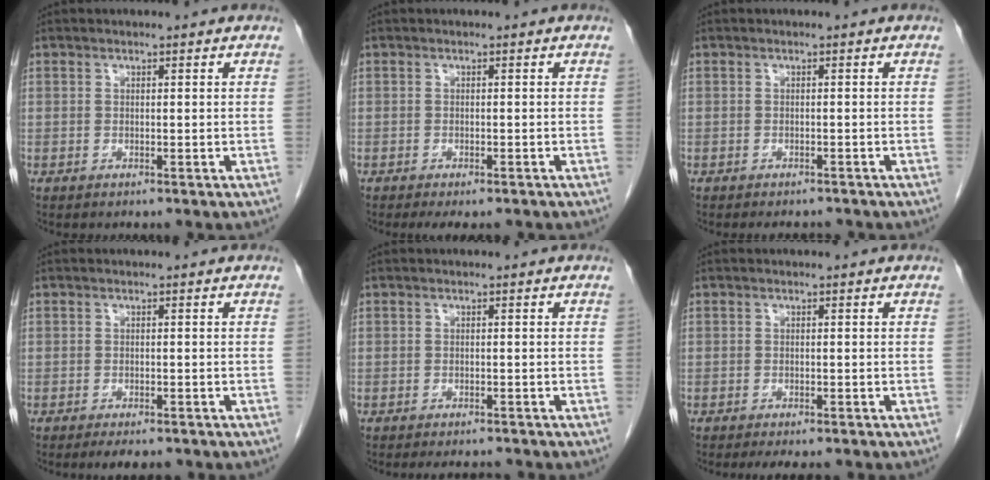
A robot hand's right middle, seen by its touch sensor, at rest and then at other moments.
{"total": 4.1, "force": [-3.3, 1.2, 2.1], "torque": [-0.024, -0.010, -0.044]}
{"total": 3.3, "force": [-3.0, 0.9, 0.8], "torque": [-0.010, -0.005, -0.037]}
{"total": 3.7, "force": [-3.0, 1.1, 1.8], "torque": [-0.024, -0.007, -0.039]}
{"total": 3.3, "force": [-3.1, 0.7, 0.9], "torque": [-0.009, -0.006, -0.041]}
{"total": 4.3, "force": [-3.6, 1.1, 2.1], "torque": [-0.024, -0.008, -0.048]}